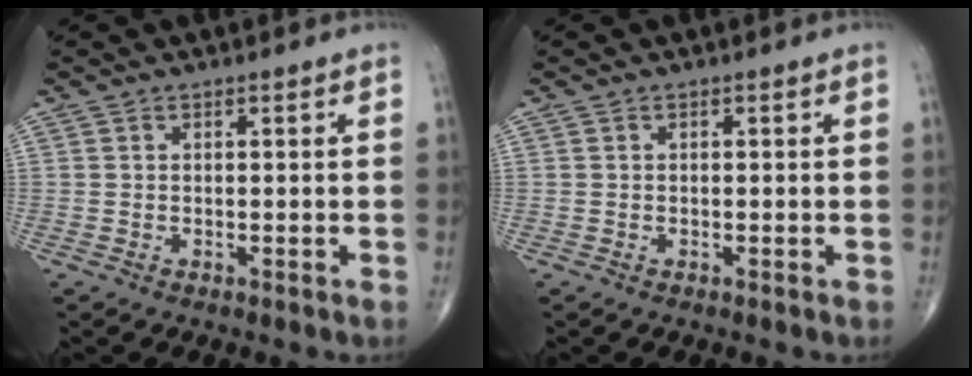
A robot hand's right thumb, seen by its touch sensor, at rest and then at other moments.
{"total": 0.0}